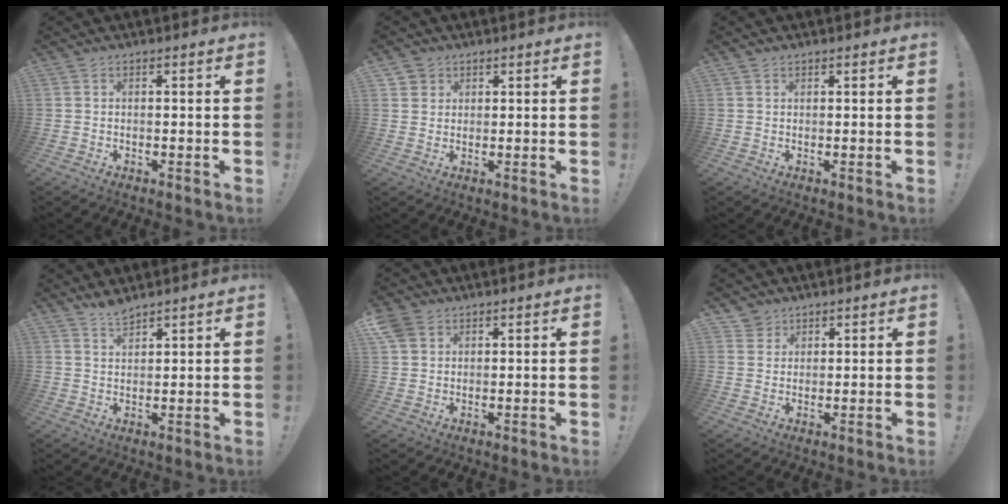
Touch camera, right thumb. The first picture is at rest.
{"total": 3.0, "force": [1.8, 2.5, 0.3], "torque": [0.000, -0.009, 0.030]}
{"total": 0.9, "force": [0.7, 0.6, 0.1], "torque": [0.001, -0.002, 0.013]}
{"total": 3.7, "force": [3.5, 0.7, 1.0], "torque": [-0.014, -0.022, 0.061]}
{"total": 4.3, "force": [2.5, 3.2, 1.6], "torque": [-0.033, -0.003, 0.052]}
{"total": 3.6, "force": [2.5, 2.6, 0.1], "torque": [-0.005, -0.013, 0.048]}